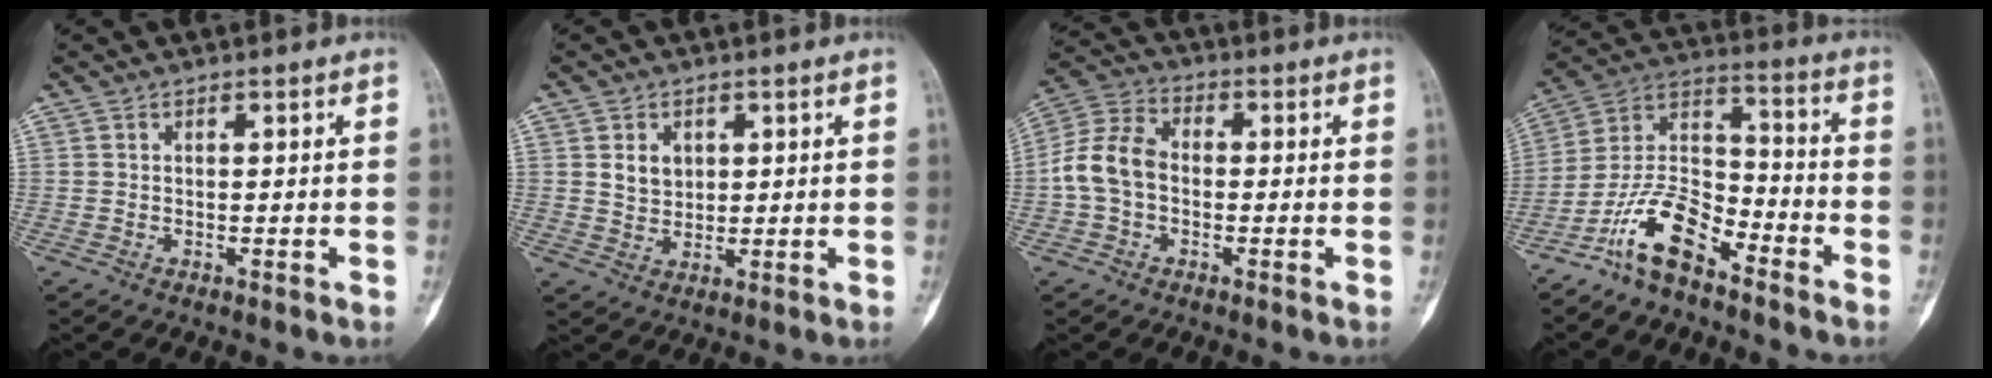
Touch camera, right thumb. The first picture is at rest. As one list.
[{"total": 4.2, "force": [1.4, 3.3, 2.2], "torque": [-0.018, -0.008, 0.028]}, {"total": 8.8, "force": [-1.1, 6.3, 6.0], "torque": [-0.115, 0.028, -0.034]}, {"total": 12.4, "force": [-8.5, 5.1, 7.4], "torque": [-0.140, 0.078, -0.171]}]